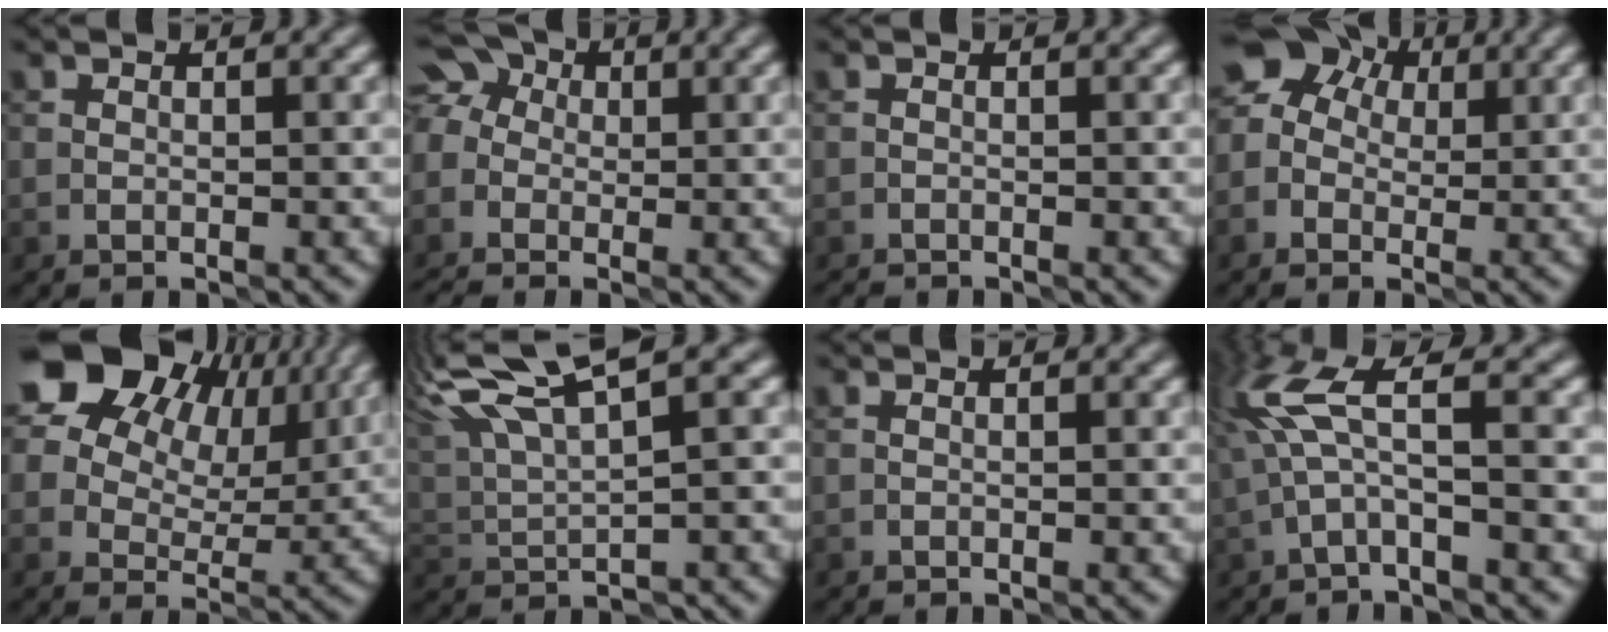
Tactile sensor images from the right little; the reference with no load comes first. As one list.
[{"total": 7.4, "force": [-0.6, 6.2, 3.9], "torque": [-0.091, 0.024, -0.045]}, {"total": 0.8, "force": [-0.8, -0.1, -0.1], "torque": [0.000, -0.002, -0.018]}, {"total": 8.0, "force": [2.6, 6.2, 4.4], "torque": [-0.068, 0.043, 0.012]}, {"total": 16.0, "force": [7.7, 10.7, 9.1], "torque": [-0.177, 0.057, 0.131]}, {"total": 6.4, "force": [3.9, 1.4, 4.8], "torque": [-0.085, 0.022, 0.074]}, {"total": 0.0}, {"total": 4.2, "force": [0.1, 0.7, 4.1], "torque": [-0.101, 0.018, 0.001]}]